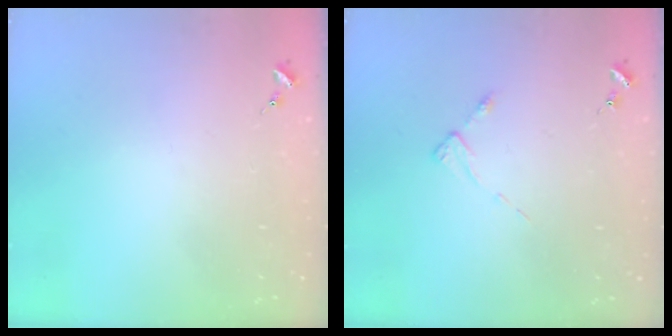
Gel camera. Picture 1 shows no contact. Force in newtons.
{"total": 2.2, "press": 2.2, "slide": 0.4}